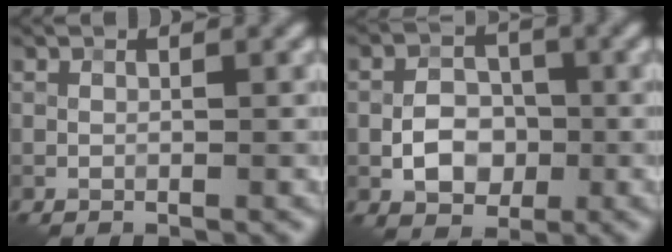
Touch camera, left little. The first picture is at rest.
{"total": 3.9, "force": [-1.0, 3.0, 2.4], "torque": [-0.034, 0.001, -0.018]}